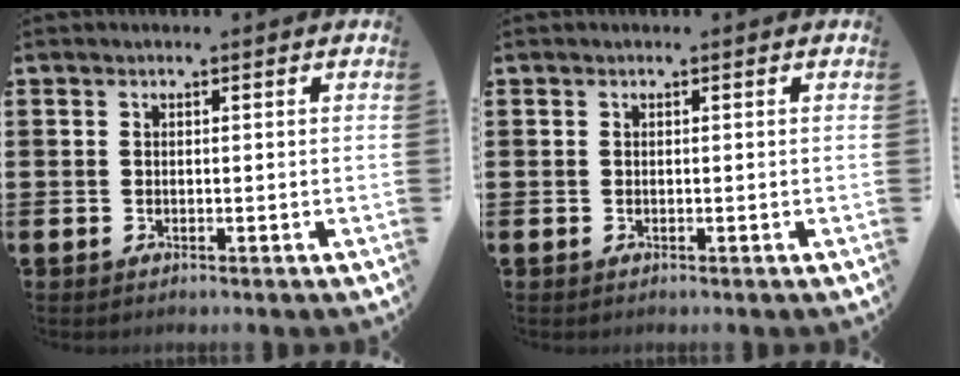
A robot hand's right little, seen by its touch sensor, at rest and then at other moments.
{"total": 0.0}